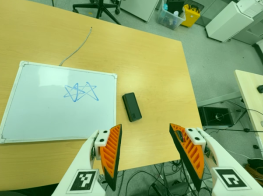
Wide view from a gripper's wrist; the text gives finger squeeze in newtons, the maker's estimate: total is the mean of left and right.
{"total": 0.0}